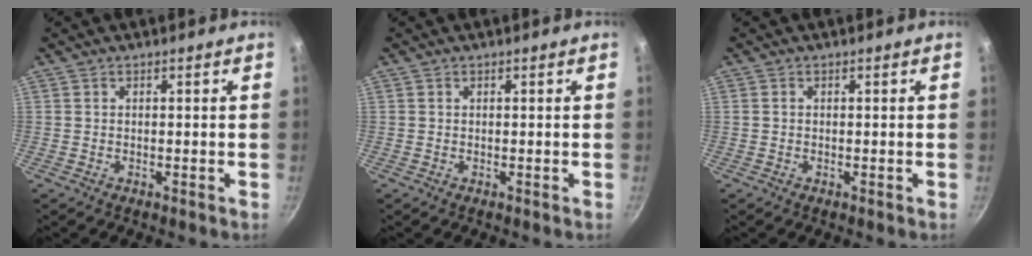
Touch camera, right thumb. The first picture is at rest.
{"total": 0.0}
{"total": 0.0}